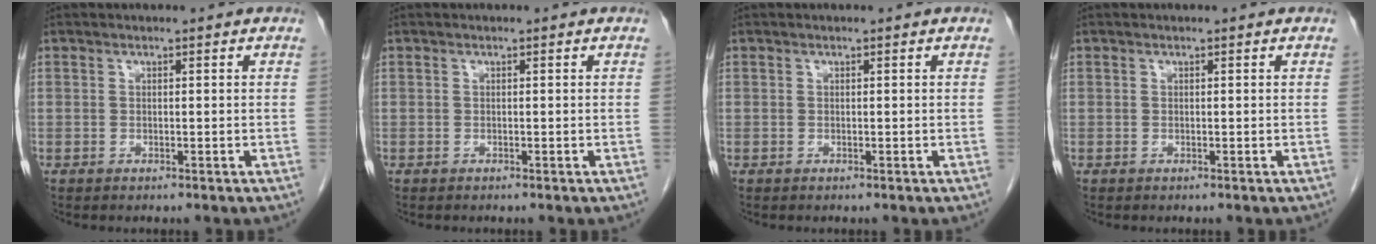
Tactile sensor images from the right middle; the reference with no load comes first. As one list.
[{"total": 0.0}, {"total": 0.0}, {"total": 0.0}]